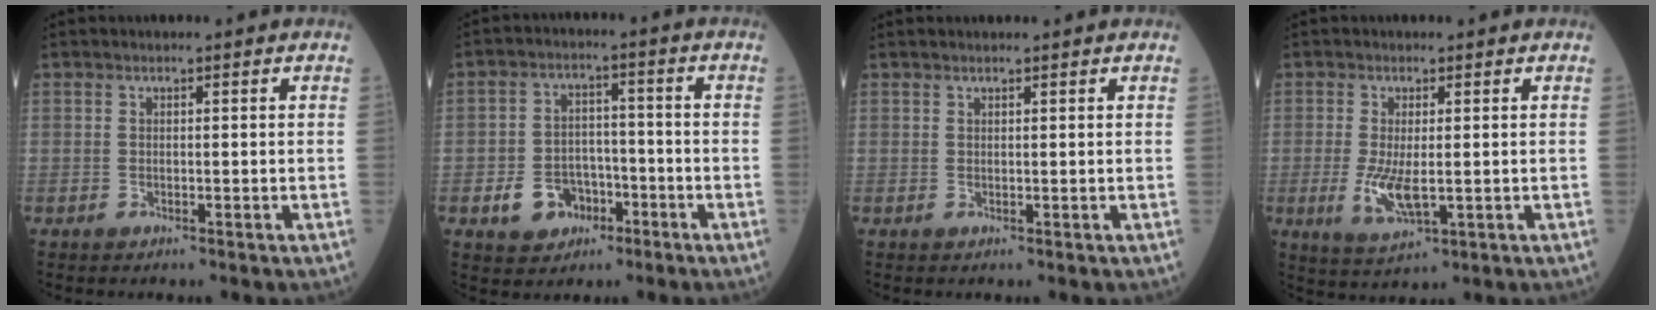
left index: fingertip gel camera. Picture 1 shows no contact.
{"total": 6.8, "force": [-3.1, 5.3, 2.9], "torque": [-0.061, 0.013, -0.047]}
{"total": 1.8, "force": [1.7, 0.1, 0.5], "torque": [-0.008, 0.017, 0.023]}
{"total": 5.1, "force": [-0.6, 1.8, 4.8], "torque": [-0.105, -0.017, -0.007]}